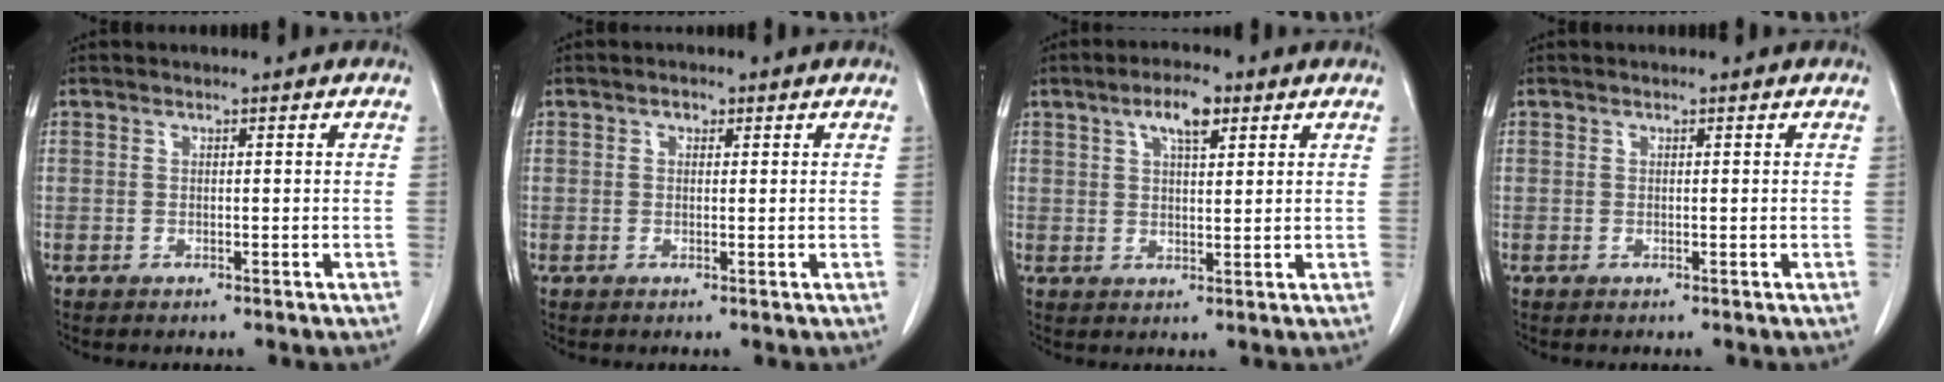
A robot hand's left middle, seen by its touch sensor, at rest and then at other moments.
{"total": 1.1, "force": [0.5, 0.8, 0.6], "torque": [-0.009, 0.002, 0.007]}
{"total": 5.5, "force": [2.9, 1.6, 4.3], "torque": [-0.079, 0.008, 0.049]}
{"total": 0.0}